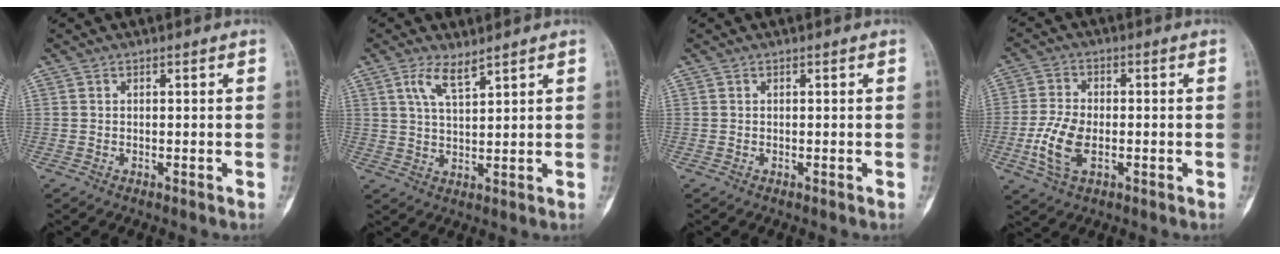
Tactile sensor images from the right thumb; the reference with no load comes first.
{"total": 4.7, "force": [3.1, 1.2, 3.3], "torque": [-0.067, -0.017, 0.066]}
{"total": 0.0}
{"total": 8.5, "force": [-2.1, 4.9, 6.6], "torque": [-0.143, 0.004, -0.041]}